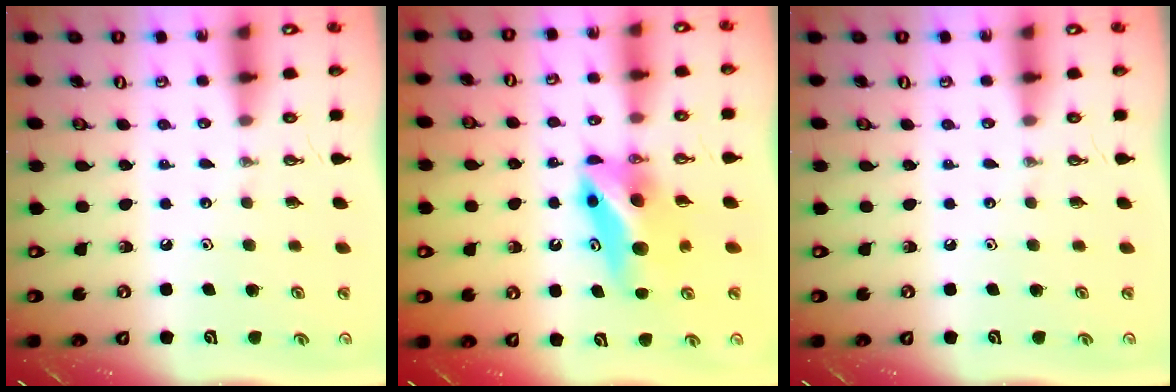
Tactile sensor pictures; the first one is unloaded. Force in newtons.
{"total": 10.7, "press": 7.0, "slide": 8.1}
{"total": 0.0}